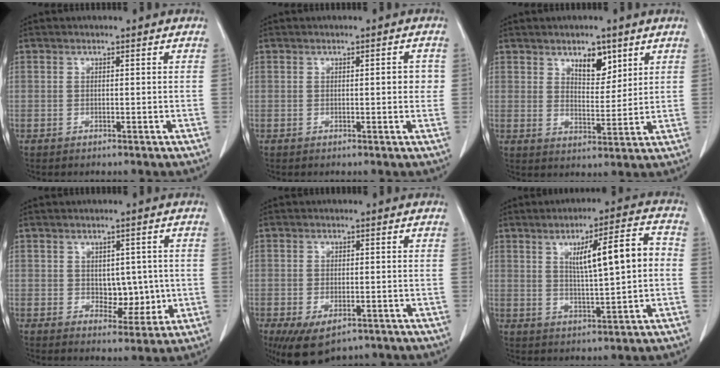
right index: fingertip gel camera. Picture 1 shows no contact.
{"total": 2.1, "force": [0.1, 0.7, 1.9], "torque": [-0.021, 0.003, 0.001]}
{"total": 5.6, "force": [3.4, 2.7, 3.5], "torque": [-0.051, -0.005, 0.058]}
{"total": 5.2, "force": [0.0, 3.3, 4.0], "torque": [-0.043, 0.001, 0.010]}
{"total": 7.9, "force": [-5.0, 3.9, 4.7], "torque": [-0.079, -0.010, -0.073]}
{"total": 10.1, "force": [1.4, 1.5, 9.9], "torque": [-0.152, 0.019, 0.027]}